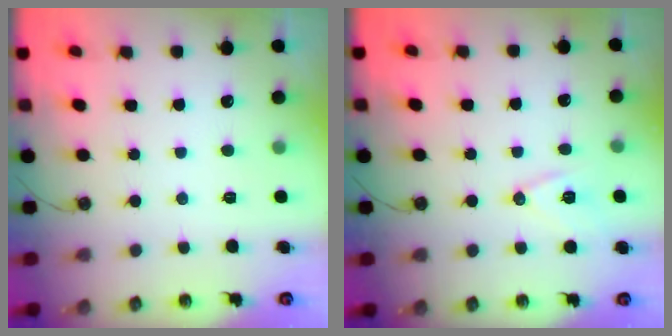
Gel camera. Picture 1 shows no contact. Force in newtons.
{"total": 9.6, "press": 8.9, "slide": 3.5}